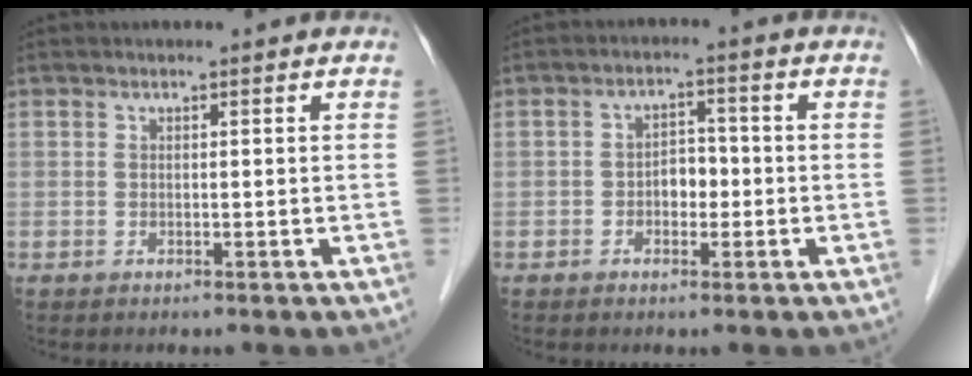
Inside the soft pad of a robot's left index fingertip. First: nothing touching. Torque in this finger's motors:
{"motor_torque": [0.13, 0.22, -0.05, 0.00]}